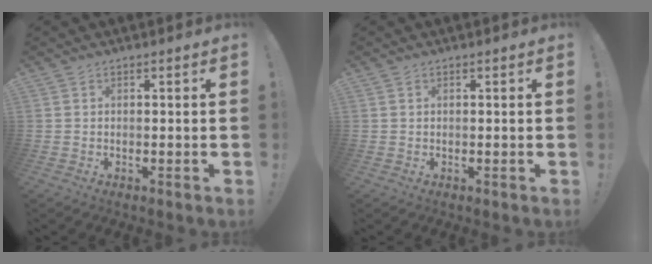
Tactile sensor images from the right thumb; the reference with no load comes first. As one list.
[{"total": 0.0}]